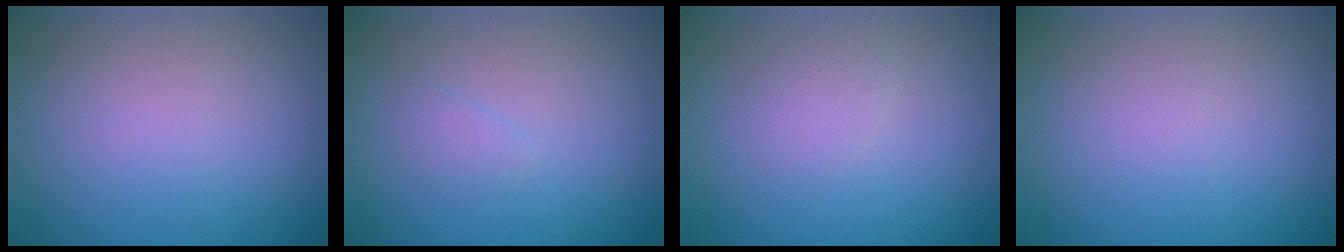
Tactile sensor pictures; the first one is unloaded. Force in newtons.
{"total": 0.8, "press": 0.8, "slide": 0.0}
{"total": 1.1, "press": 1.1, "slide": 0.1}
{"total": 0.0}